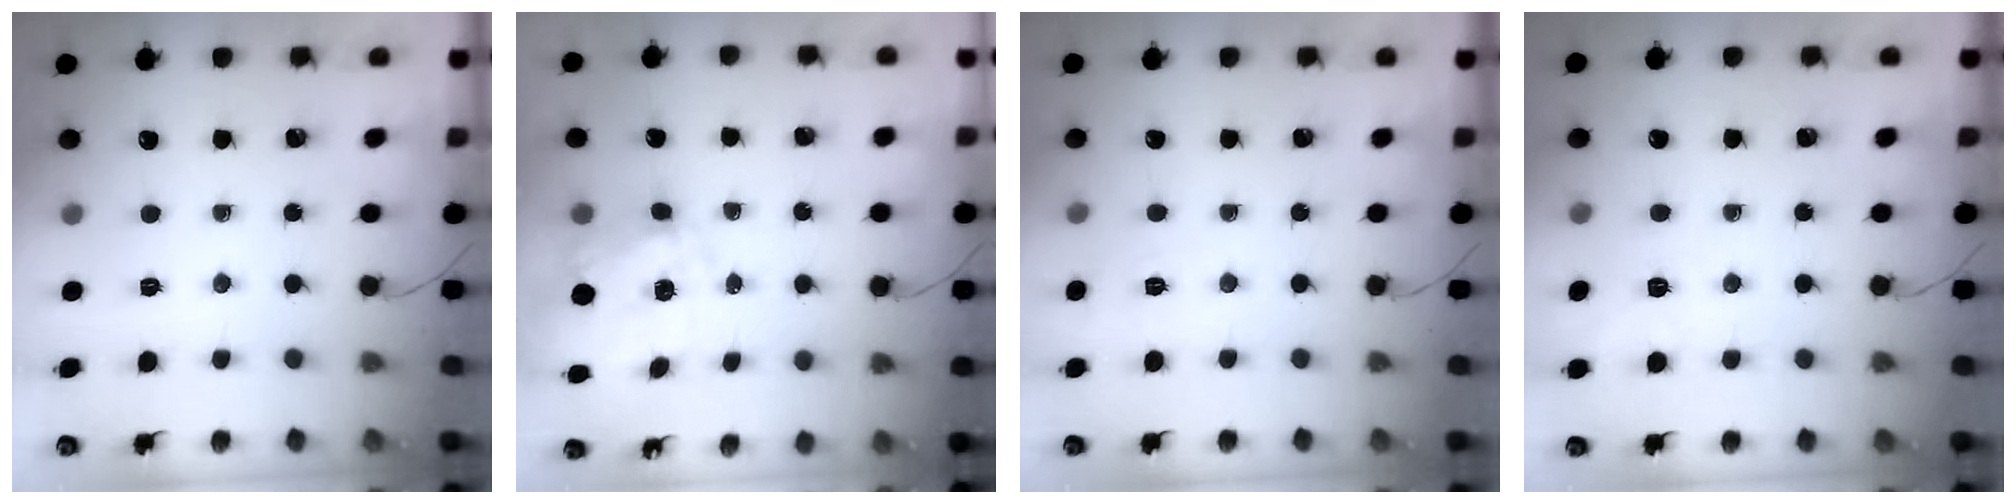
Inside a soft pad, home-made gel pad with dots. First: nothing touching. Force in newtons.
{"total": 9.3, "press": 9.2, "slide": 1.4}
{"total": 4.9, "press": 4.5, "slide": 1.9}
{"total": 2.2, "press": 0.8, "slide": 2.1}